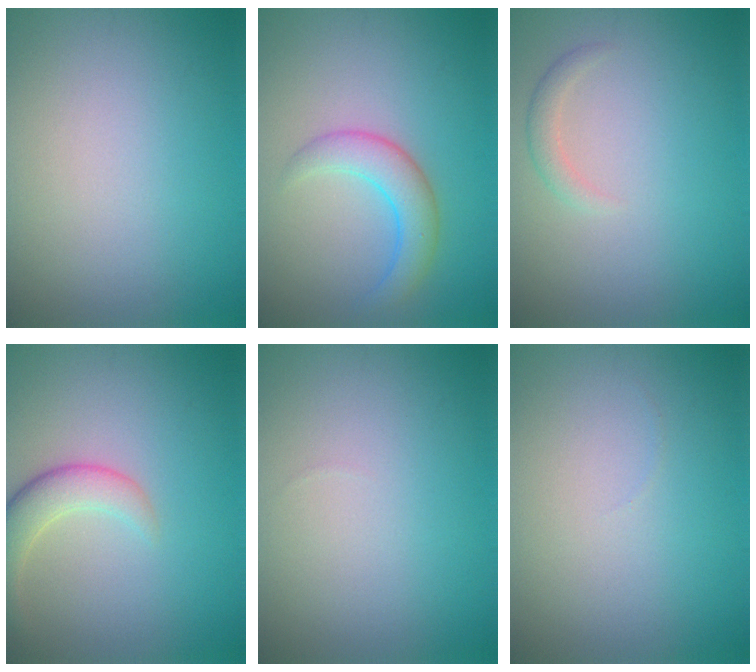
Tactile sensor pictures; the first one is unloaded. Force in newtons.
{"total": 3.4, "press": 3.4, "slide": 0.0}
{"total": 1.2, "press": 1.2, "slide": 0.0}
{"total": 3.6, "press": 3.6, "slide": 0.4}
{"total": 0.0}
{"total": 0.0}